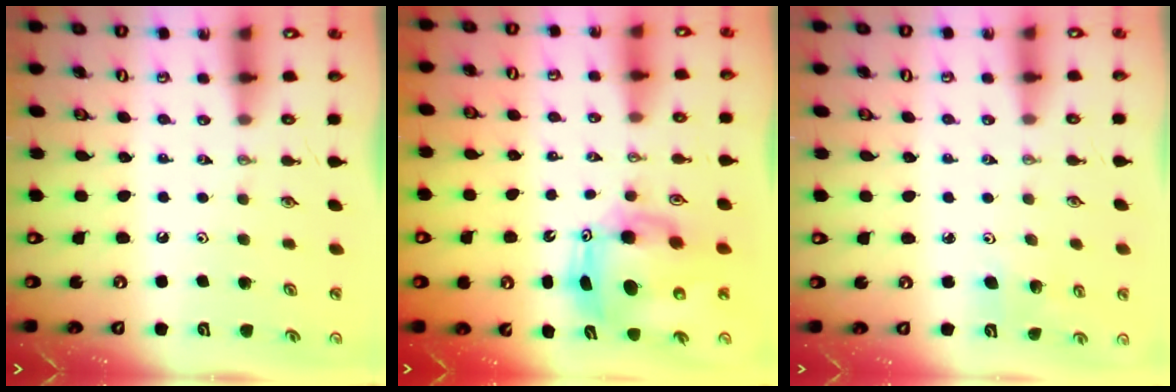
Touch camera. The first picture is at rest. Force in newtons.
{"total": 9.5, "press": 9.2, "slide": 2.1}
{"total": 4.8, "press": 4.7, "slide": 1.0}